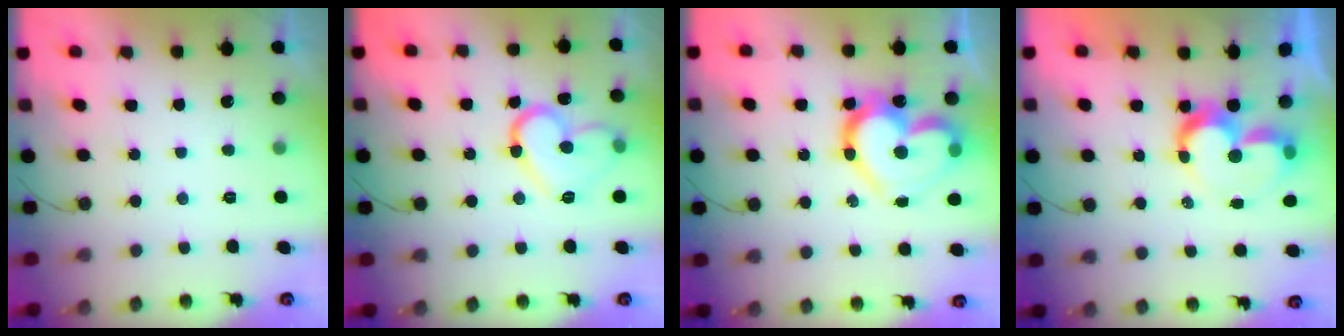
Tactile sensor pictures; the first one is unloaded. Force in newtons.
{"total": 13.9, "press": 13.8, "slide": 1.2}
{"total": 20.0, "press": 19.9, "slide": 2.0}
{"total": 9.6, "press": 9.6, "slide": 0.6}